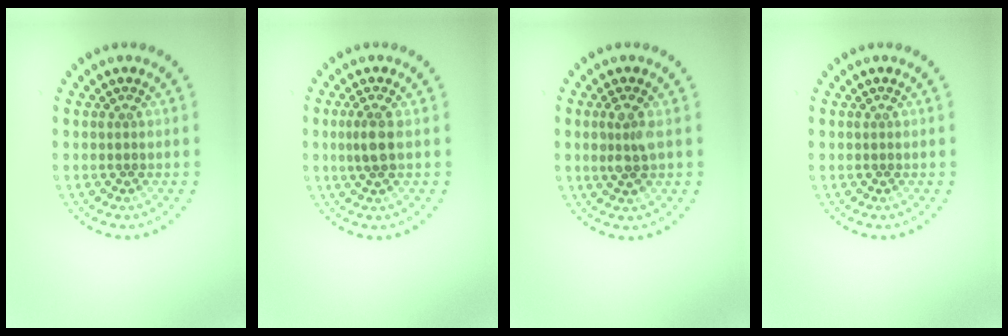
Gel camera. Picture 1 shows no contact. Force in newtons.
{"total": 1.9, "press": 1.7, "slide": 0.9}
{"total": 2.3, "press": 2.2, "slide": 0.6}
{"total": 0.0}